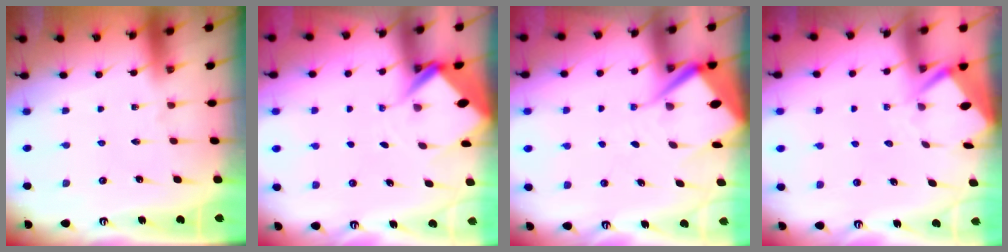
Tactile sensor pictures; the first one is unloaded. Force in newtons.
{"total": 5.0, "press": 5.0, "slide": 0.6}
{"total": 8.7, "press": 8.6, "slide": 0.8}
{"total": 3.4, "press": 3.4, "slide": 0.3}